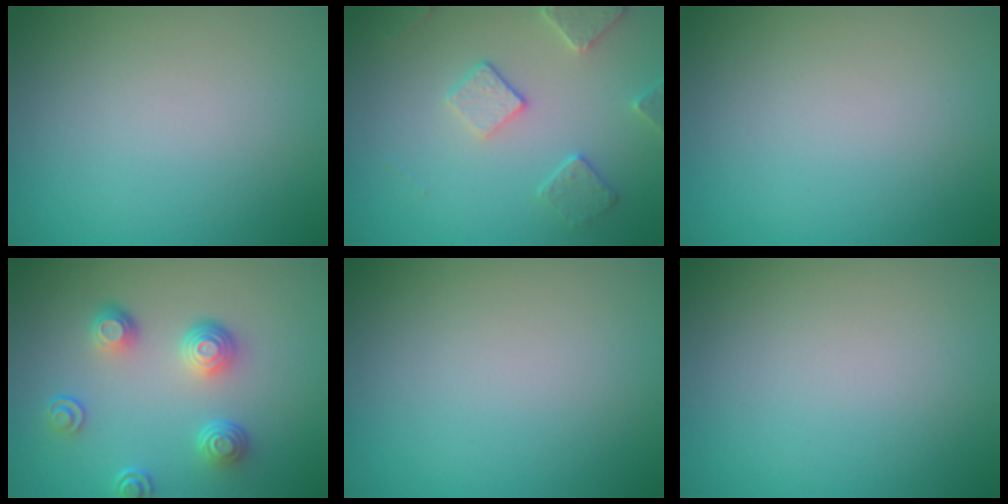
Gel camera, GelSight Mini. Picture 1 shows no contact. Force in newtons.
{"total": 2.8, "press": 2.7, "slide": 0.6}
{"total": 0.0}
{"total": 3.7, "press": 2.9, "slide": 2.3}
{"total": 0.0}
{"total": 0.0}